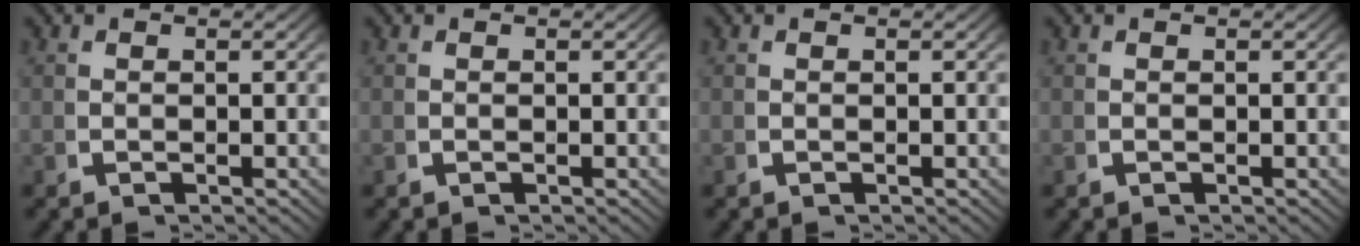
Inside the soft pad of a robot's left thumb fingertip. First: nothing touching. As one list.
[{"total": 0.0}, {"total": 0.0}, {"total": 0.0}]